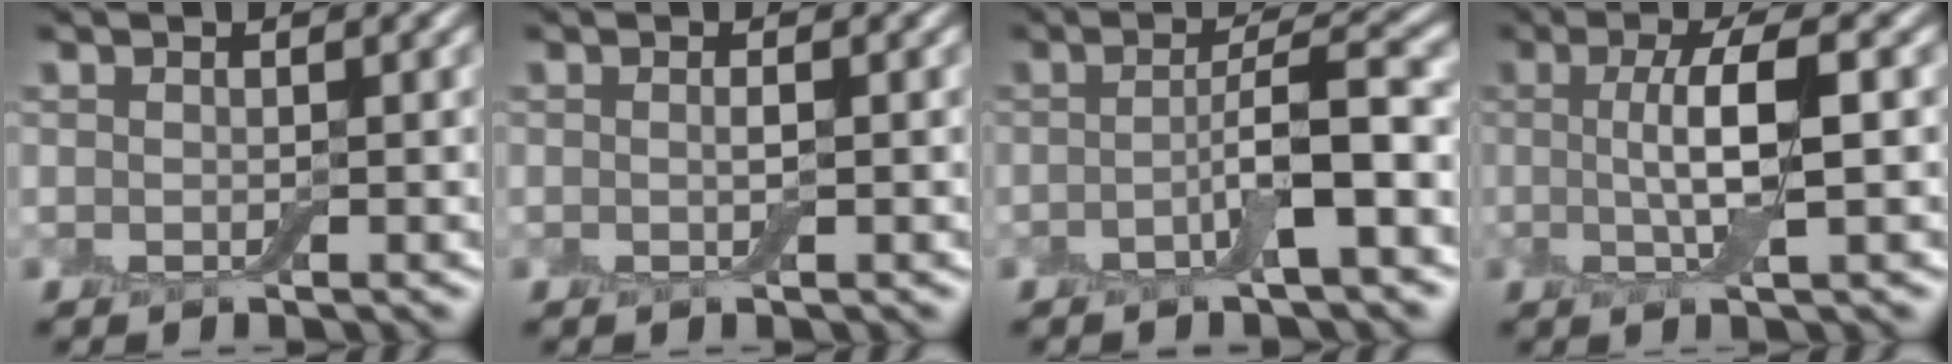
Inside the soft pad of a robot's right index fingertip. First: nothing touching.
{"total": 0.7, "force": [0.0, 0.1, 0.7], "torque": [-0.012, 0.000, -0.001]}
{"total": 4.3, "force": [-1.3, 0.6, 4.0], "torque": [-0.069, 0.012, -0.034]}
{"total": 5.4, "force": [0.2, 1.2, 5.2], "torque": [-0.099, 0.003, 0.002]}